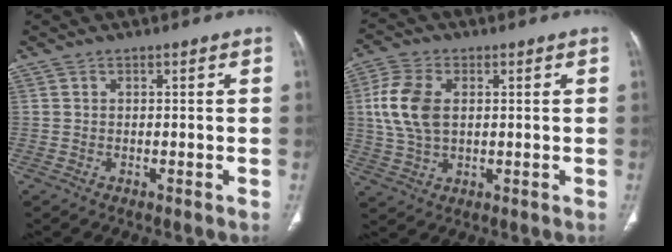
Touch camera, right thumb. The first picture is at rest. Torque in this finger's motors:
{"motor_torque": [0.31, -0.01, 0.80, -0.58, 0.21]}